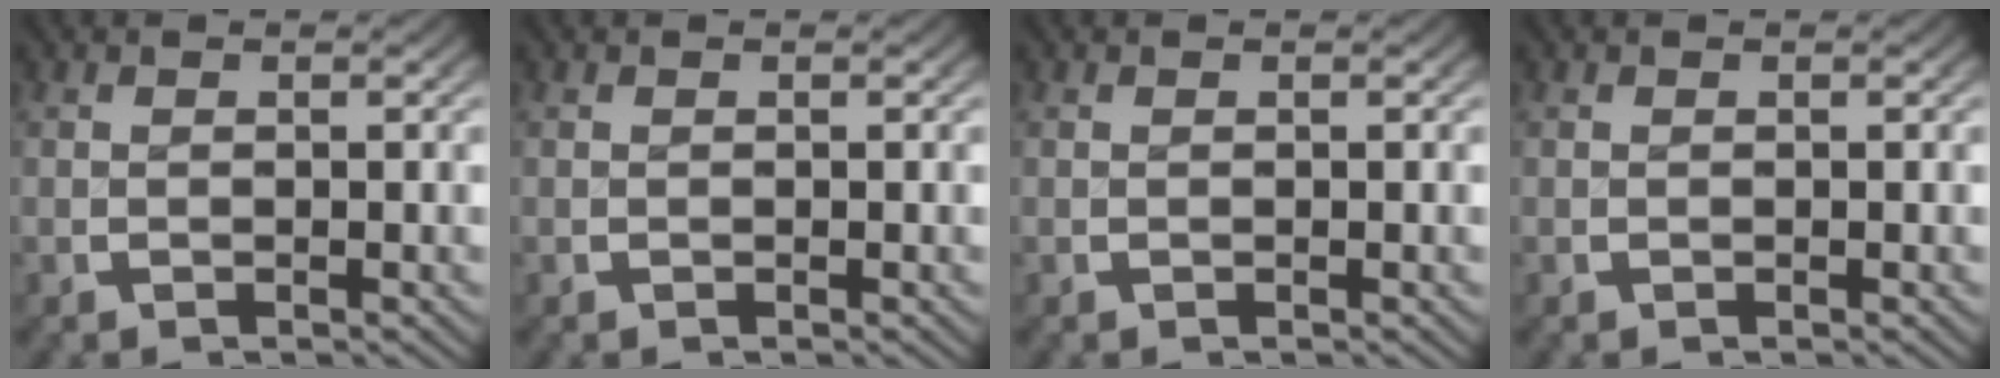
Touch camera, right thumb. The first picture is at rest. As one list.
[{"total": 0.0}, {"total": 0.0}, {"total": 0.0}]